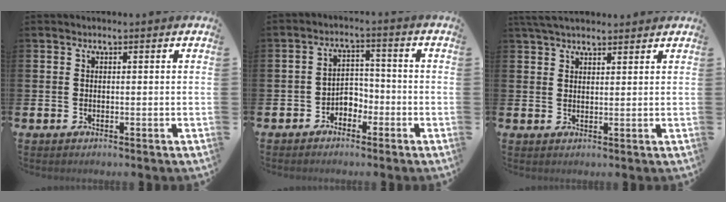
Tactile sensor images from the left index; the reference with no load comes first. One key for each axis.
{"total": 2.9, "fx": -2.2, "fy": 1.7, "fz": 0.6, "tx": -0.024, "ty": 0.006, "tz": -0.050}
{"total": 4.0, "fx": 3.6, "fy": 1.0, "fz": 1.3, "tx": -0.031, "ty": -0.006, "tz": 0.067}